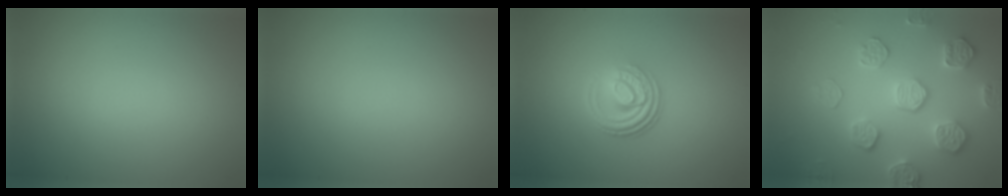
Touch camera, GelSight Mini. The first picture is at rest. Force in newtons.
{"total": 0.0}
{"total": 4.0, "press": 2.7, "slide": 3.0}
{"total": 4.4, "press": 4.3, "slide": 1.1}